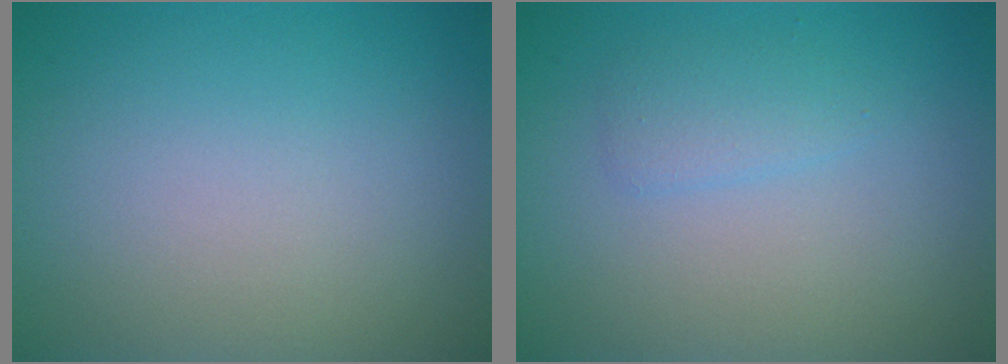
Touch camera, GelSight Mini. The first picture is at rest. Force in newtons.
{"total": 1.4, "press": 1.4, "slide": 0.2}